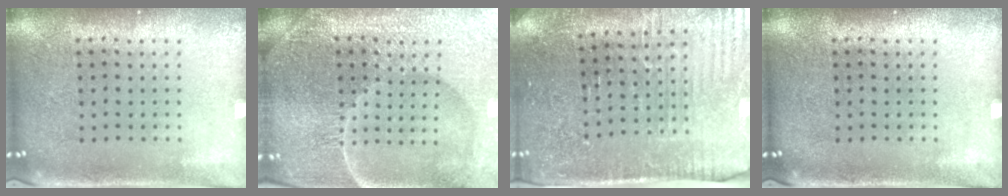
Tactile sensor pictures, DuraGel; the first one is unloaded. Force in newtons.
{"total": 5.5, "press": 5.0, "slide": 2.1}
{"total": 3.5, "press": 3.4, "slide": 0.5}
{"total": 0.0}